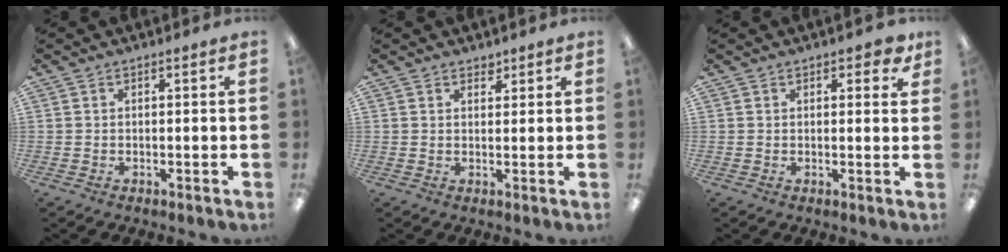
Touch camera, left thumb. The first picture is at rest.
{"total": 2.0, "force": [1.7, 1.1, 0.3], "torque": [0.008, -0.007, 0.028]}
{"total": 3.0, "force": [2.0, 1.5, 1.7], "torque": [-0.014, -0.004, 0.031]}